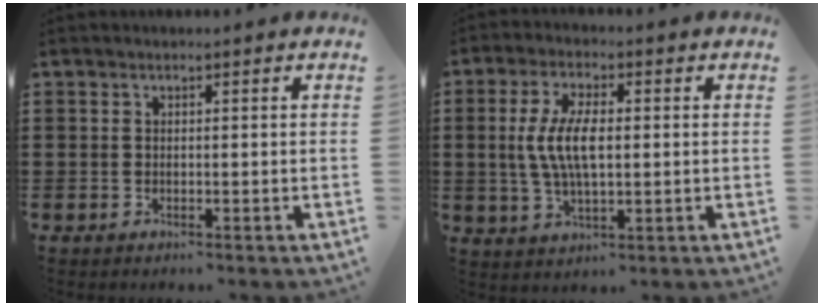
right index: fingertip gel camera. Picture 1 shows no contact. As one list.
[{"total": 7.7, "force": [0.3, 3.2, 7.1], "torque": [-0.160, 0.001, -0.003]}]